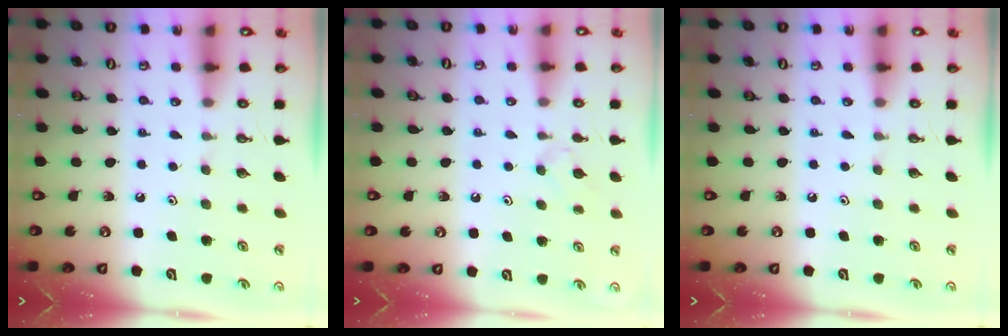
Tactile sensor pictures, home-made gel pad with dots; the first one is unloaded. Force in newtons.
{"total": 3.0, "press": 3.0, "slide": 0.7}
{"total": 0.0}